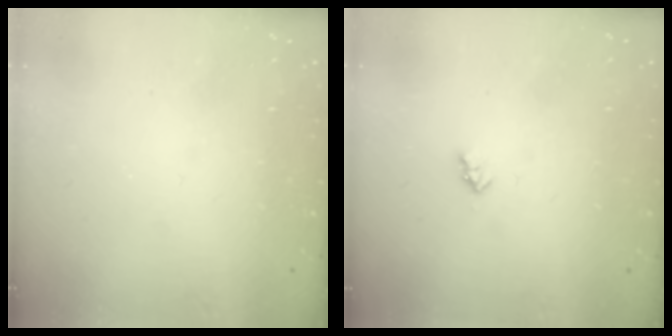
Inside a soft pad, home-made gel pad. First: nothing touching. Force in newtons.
{"total": 2.2, "press": 2.1, "slide": 0.4}